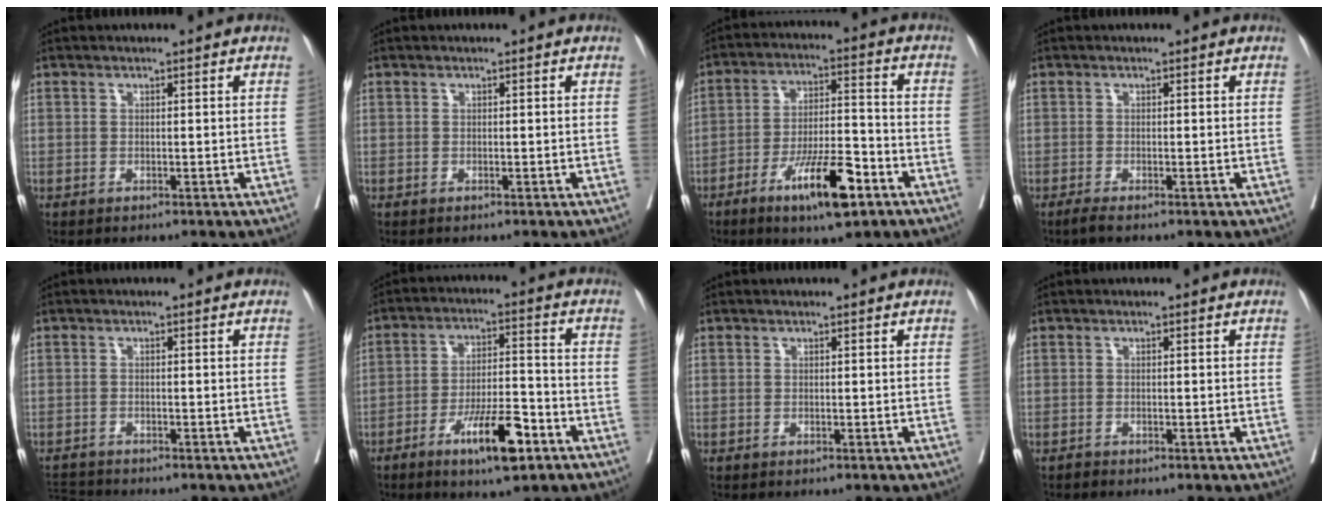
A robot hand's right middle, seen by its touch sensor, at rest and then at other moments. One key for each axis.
{"total": 0.0}
{"total": 11.6, "fx": -6.4, "fy": 2.5, "fz": 9.3, "tx": -0.161, "ty": -0.004, "tz": -0.105}
{"total": 1.0, "fx": -0.8, "fy": -0.2, "fz": 0.6, "tx": -0.023, "ty": -0.008, "tz": -0.018}
{"total": 2.6, "fx": -2.6, "fy": -0.6, "fz": -0.3, "tx": 0.005, "ty": -0.016, "tz": -0.047}
{"total": 10.1, "fx": -5.6, "fy": 2.1, "fz": 8.1, "tx": -0.138, "ty": -0.003, "tz": -0.093}
{"total": 0.0}
{"total": 0.0}